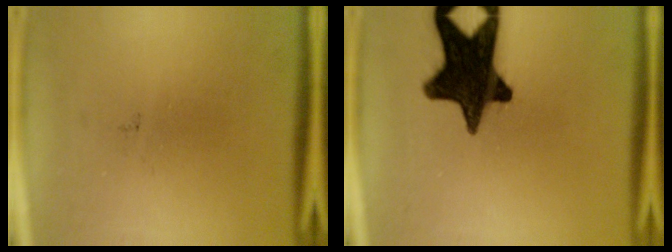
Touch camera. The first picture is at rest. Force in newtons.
{"total": 17.2}